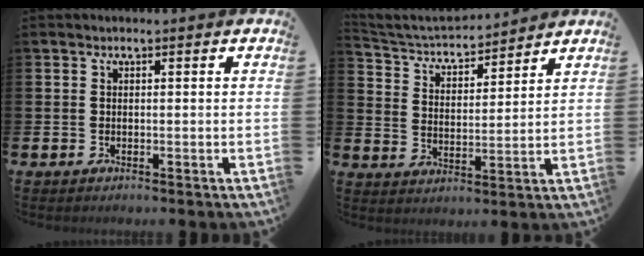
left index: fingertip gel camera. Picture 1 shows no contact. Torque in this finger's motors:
{"motor_torque": [0.25, -0.27, 0.11, 0.05]}